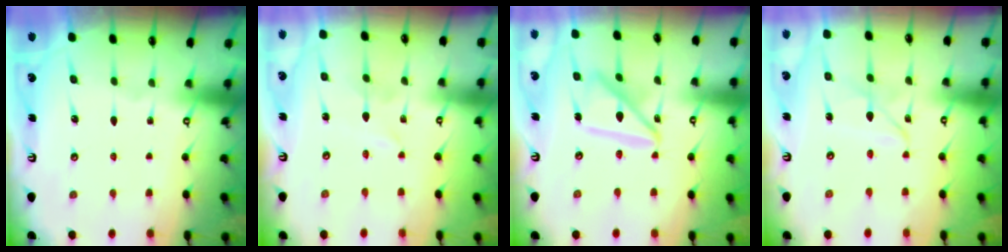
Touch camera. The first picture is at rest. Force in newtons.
{"total": 0.9, "press": 0.9, "slide": 0.1}
{"total": 14.5, "press": 14.5, "slide": 1.3}
{"total": 3.5, "press": 3.5, "slide": 0.3}